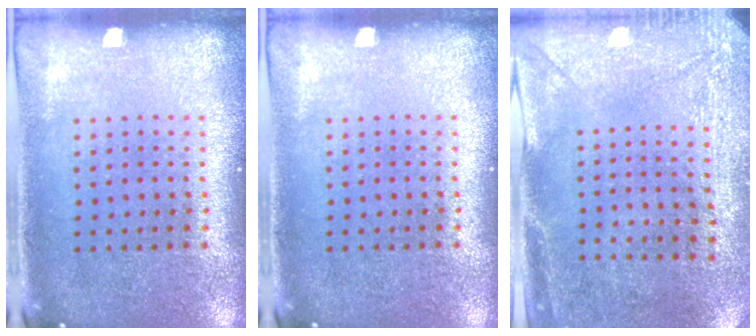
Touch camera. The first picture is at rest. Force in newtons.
{"total": 0.0}
{"total": 3.1, "press": 2.4, "slide": 2.0}